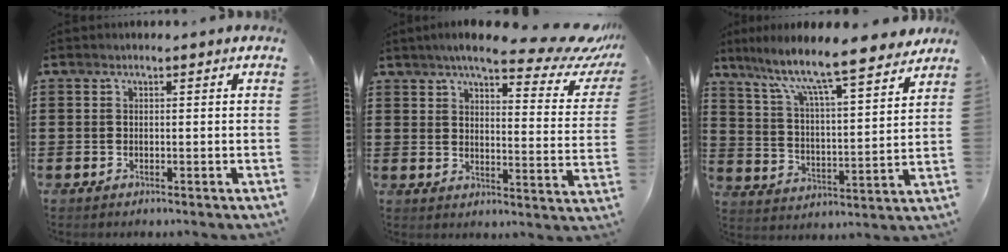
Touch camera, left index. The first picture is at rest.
{"total": 9.6, "force": [7.6, 1.7, 5.6], "torque": [-0.104, -0.041, 0.126]}
{"total": 9.2, "force": [7.8, 0.8, 4.8], "torque": [-0.125, -0.049, 0.127]}